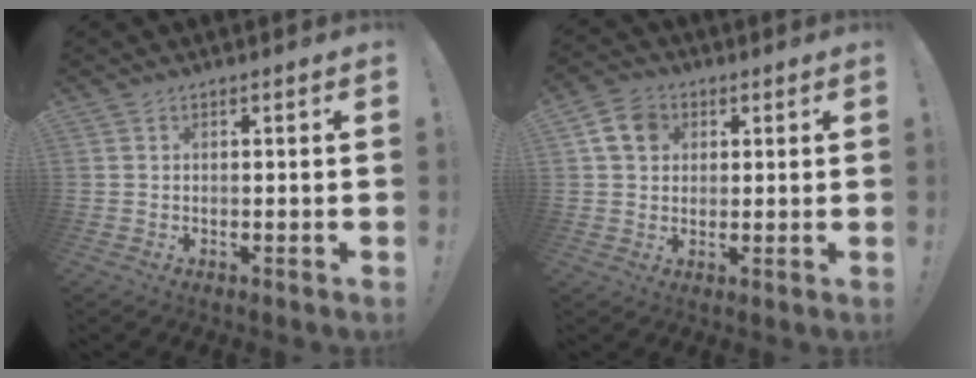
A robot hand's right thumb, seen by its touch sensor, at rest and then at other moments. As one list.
[{"total": 8.3, "force": [2.9, 6.6, 4.1], "torque": [-0.069, 0.006, 0.062]}]